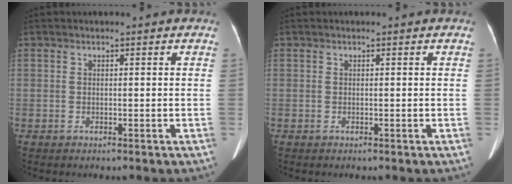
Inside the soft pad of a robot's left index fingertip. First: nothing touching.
{"total": 0.0}